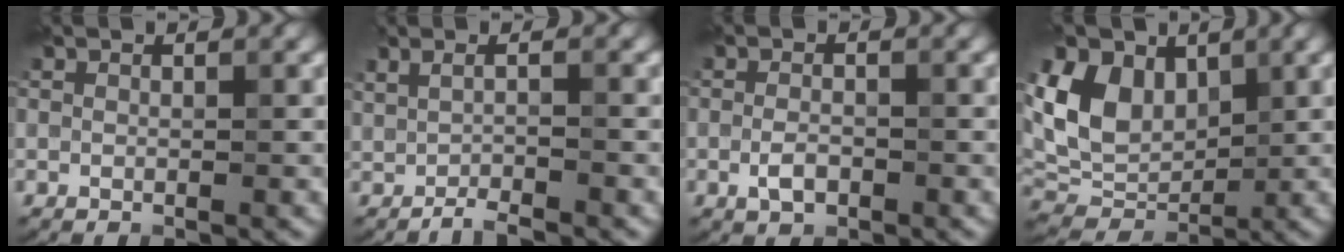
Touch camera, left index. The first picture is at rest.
{"total": 2.1, "force": [-0.9, 0.4, 1.9], "torque": [-0.029, -0.003, -0.022]}
{"total": 1.9, "force": [-0.8, 1.0, 1.5], "torque": [-0.028, 0.000, -0.018]}
{"total": 8.5, "force": [2.7, 6.1, 5.4], "torque": [-0.121, 0.002, 0.043]}